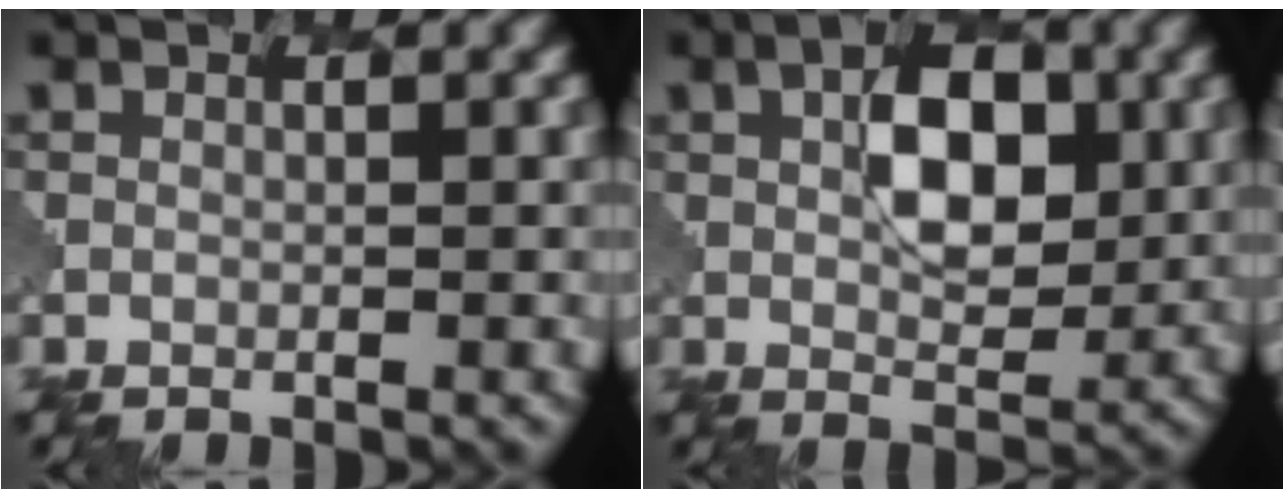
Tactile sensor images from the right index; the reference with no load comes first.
{"total": 5.9, "force": [1.4, 3.2, 4.7], "torque": [-0.066, 0.002, 0.021]}